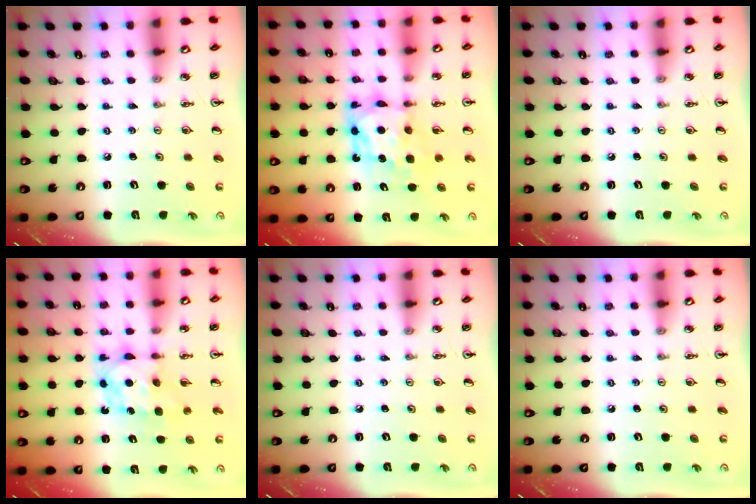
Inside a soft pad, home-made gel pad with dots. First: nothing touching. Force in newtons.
{"total": 7.3, "press": 7.3, "slide": 0.6}
{"total": 0.0}
{"total": 7.2, "press": 7.2, "slide": 0.5}
{"total": 0.0}
{"total": 0.0}